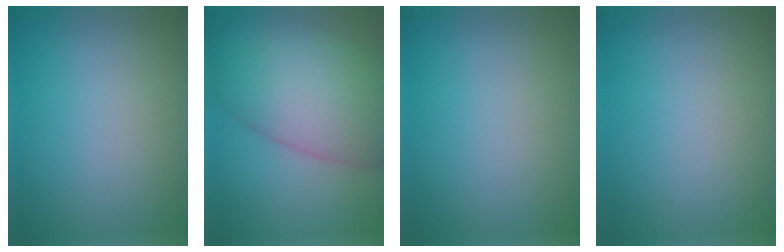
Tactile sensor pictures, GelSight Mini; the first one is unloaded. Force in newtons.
{"total": 11.1, "press": 11.1, "slide": 0.2}
{"total": 0.0}
{"total": 0.0}